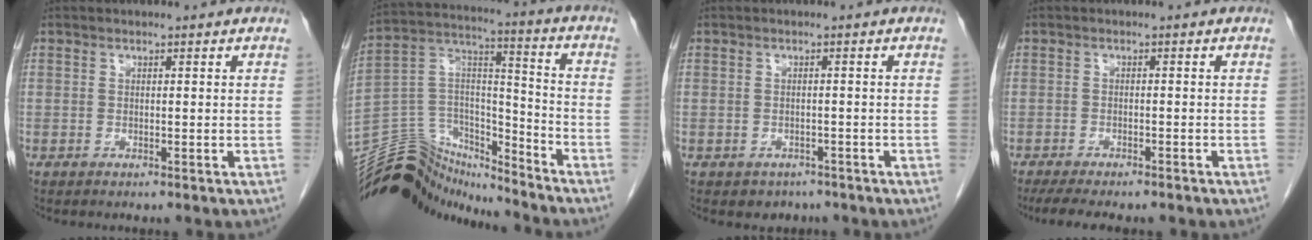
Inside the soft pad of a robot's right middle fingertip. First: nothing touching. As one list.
[{"total": 16.9, "force": [-16.2, 4.3, 2.3], "torque": [-0.047, 0.069, -0.277]}, {"total": 2.7, "force": [-1.9, 1.8, 0.3], "torque": [-0.008, 0.006, -0.024]}, {"total": 9.2, "force": [-7.6, 2.2, 4.8], "torque": [-0.062, -0.006, -0.105]}]